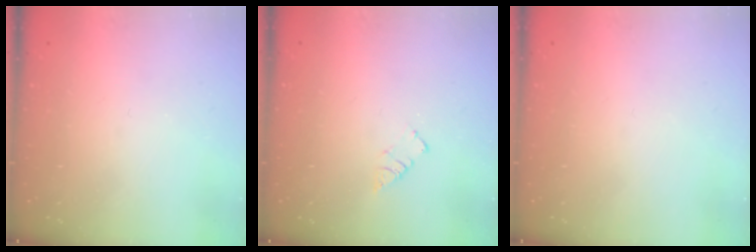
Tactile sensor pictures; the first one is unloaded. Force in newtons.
{"total": 2.9, "press": 2.9, "slide": 0.4}
{"total": 1.8, "press": 1.7, "slide": 0.1}